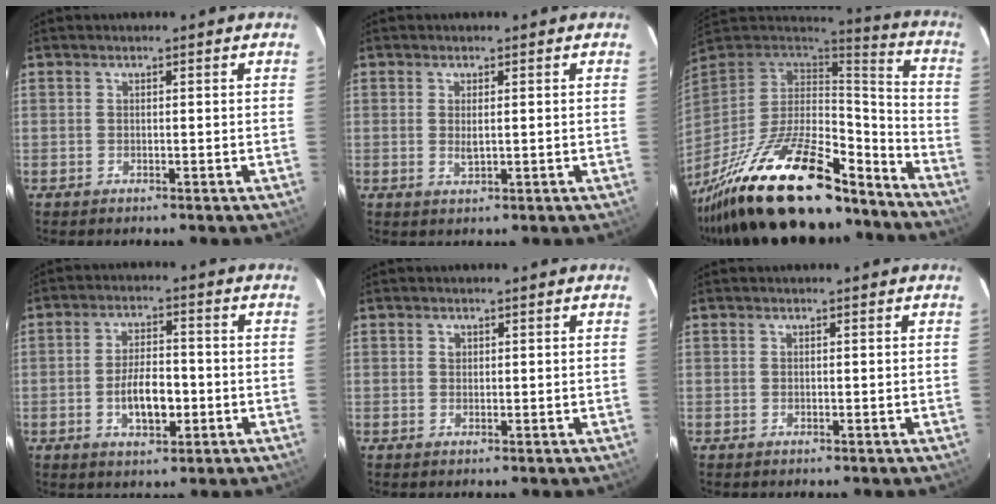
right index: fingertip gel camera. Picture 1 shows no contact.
{"total": 2.2, "force": [0.0, 0.6, 2.1], "torque": [-0.039, -0.003, 0.003]}
{"total": 32.4, "force": [-23.2, 11.0, 19.7], "torque": [-0.368, -0.031, -0.363]}
{"total": 7.6, "force": [-2.0, 3.5, 6.5], "torque": [-0.125, 0.003, -0.029]}
{"total": 0.9, "force": [0.3, 0.8, 0.2], "torque": [-0.003, 0.004, 0.006]}
{"total": 0.0}